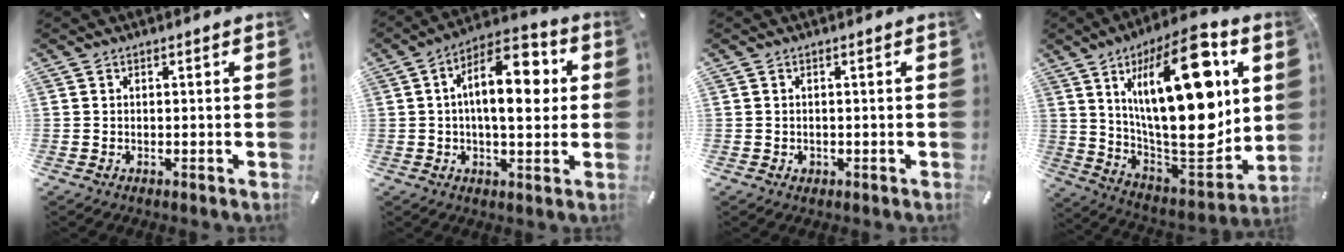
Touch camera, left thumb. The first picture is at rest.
{"total": 14.3, "force": [2.8, 7.0, 12.1], "torque": [-0.175, -0.011, 0.042]}
{"total": 0.7, "force": [-0.1, 0.7, 0.2], "torque": [-0.006, 0.003, -0.003]}
{"total": 30.7, "force": [9.4, 12.6, 26.3], "torque": [-0.450, -0.067, 0.152]}